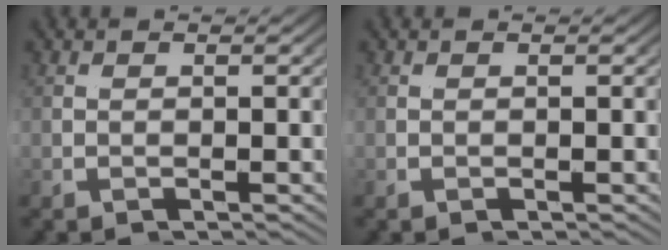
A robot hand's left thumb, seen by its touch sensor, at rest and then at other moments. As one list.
[{"total": 0.0}]